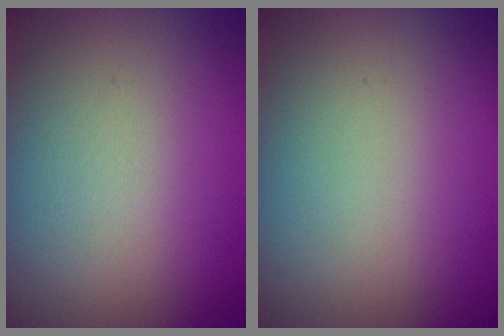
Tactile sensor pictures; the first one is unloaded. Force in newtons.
{"total": 0.0}